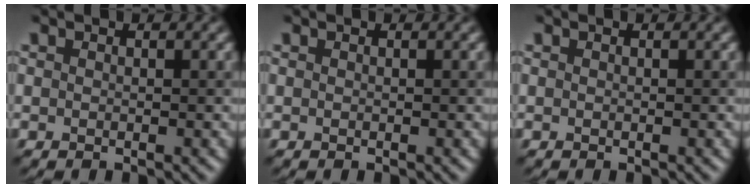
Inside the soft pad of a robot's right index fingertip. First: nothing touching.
{"total": 0.0}
{"total": 0.0}